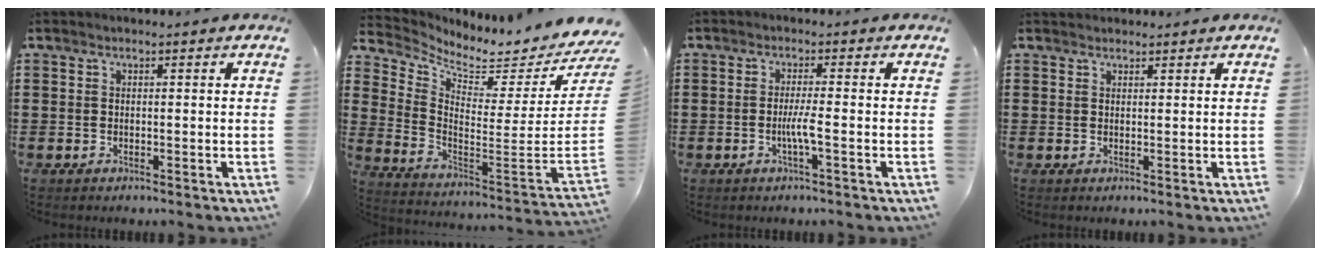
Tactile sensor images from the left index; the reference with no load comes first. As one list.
[{"total": 3.4, "force": [3.2, 0.1, 1.2], "torque": [-0.045, -0.061, 0.043]}, {"total": 3.1, "force": [-0.9, -0.2, 3.0], "torque": [-0.060, -0.008, -0.022]}, {"total": 1.2, "force": [1.1, 0.4, -0.1], "torque": [0.000, 0.001, 0.022]}]